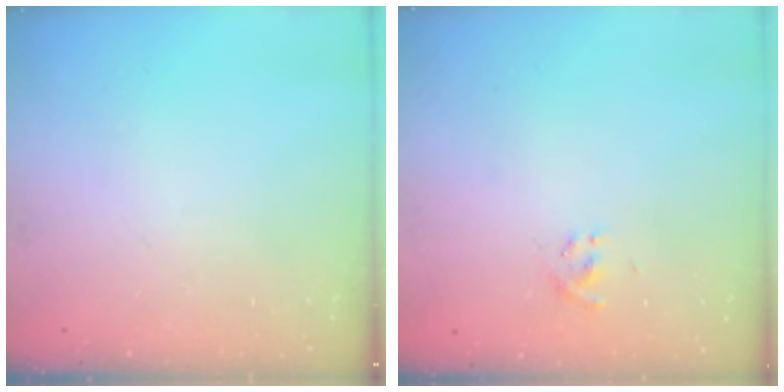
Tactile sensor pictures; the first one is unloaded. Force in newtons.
{"total": 2.5, "press": 2.4, "slide": 0.8}